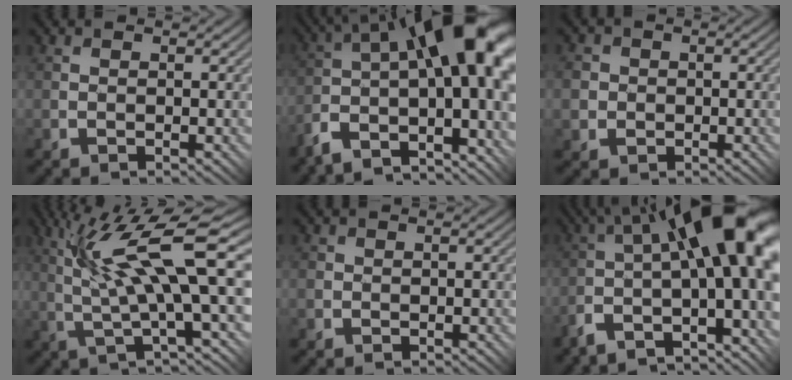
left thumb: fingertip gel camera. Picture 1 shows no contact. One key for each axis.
{"total": 16.3, "fx": -4.4, "fy": 5.8, "fz": 14.6, "tx": -0.218, "ty": 0.014, "tz": -0.075}
{"total": 4.8, "fx": -0.4, "fy": 4.7, "fz": 1.1, "tx": -0.044, "ty": 0.005, "tz": -0.033}
{"total": 13.6, "fx": 3.9, "fy": 3.0, "fz": 12.7, "tx": -0.233, "ty": 0.018, "tz": 0.064}
{"total": 2.1, "fx": -0.4, "fy": 2.0, "fz": 0.5, "tx": -0.006, "ty": 0.000, "tz": -0.014}
{"total": 15.8, "fx": -2.5, "fy": 4.4, "fz": 15.0, "tx": -0.226, "ty": 0.019, "tz": -0.045}